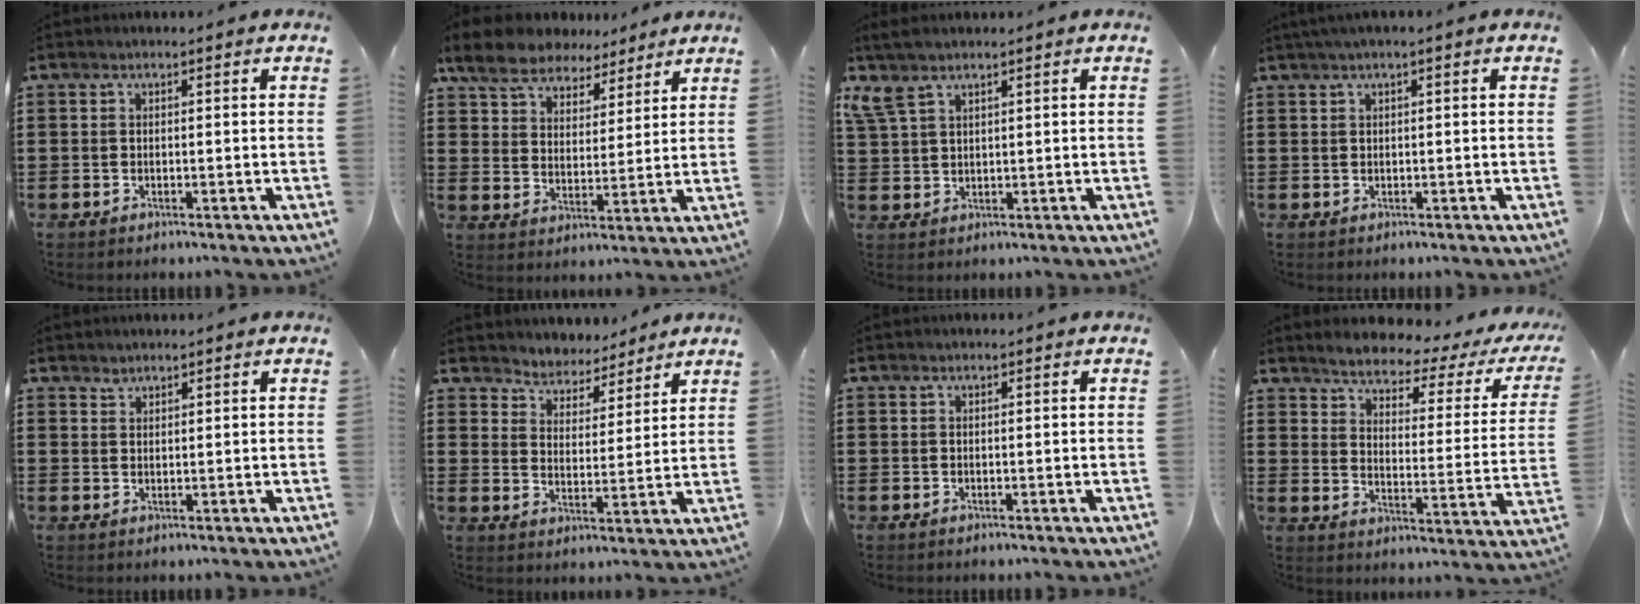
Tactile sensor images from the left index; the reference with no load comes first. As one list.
[{"total": 7.9, "force": [6.7, 3.4, 2.5], "torque": [-0.083, -0.017, 0.124]}, {"total": 4.5, "force": [2.8, 1.7, 3.1], "torque": [-0.078, 0.005, 0.050]}, {"total": 1.2, "force": [0.3, 0.0, 1.1], "torque": [-0.019, -0.003, 0.007]}, {"total": 1.2, "force": [1.2, 0.3, 0.0], "torque": [-0.003, -0.001, 0.025]}, {"total": 4.5, "force": [4.3, 0.8, -0.7], "torque": [-0.015, -0.030, 0.074]}, {"total": 0.0}, {"total": 3.2, "force": [3.0, 0.3, 1.2], "torque": [-0.046, -0.024, 0.042]}]